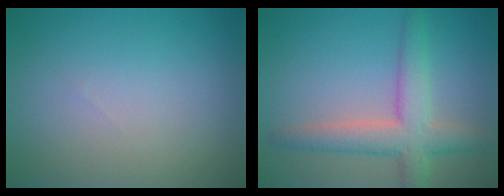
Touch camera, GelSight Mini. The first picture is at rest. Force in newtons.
{"total": 5.1, "press": 5.1, "slide": 0.3}